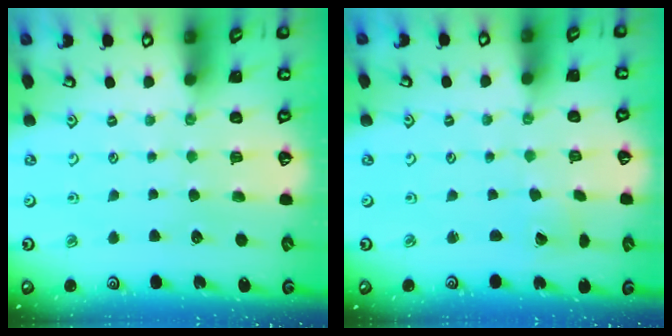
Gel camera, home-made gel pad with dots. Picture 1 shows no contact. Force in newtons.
{"total": 1.8, "press": 1.7, "slide": 0.1}